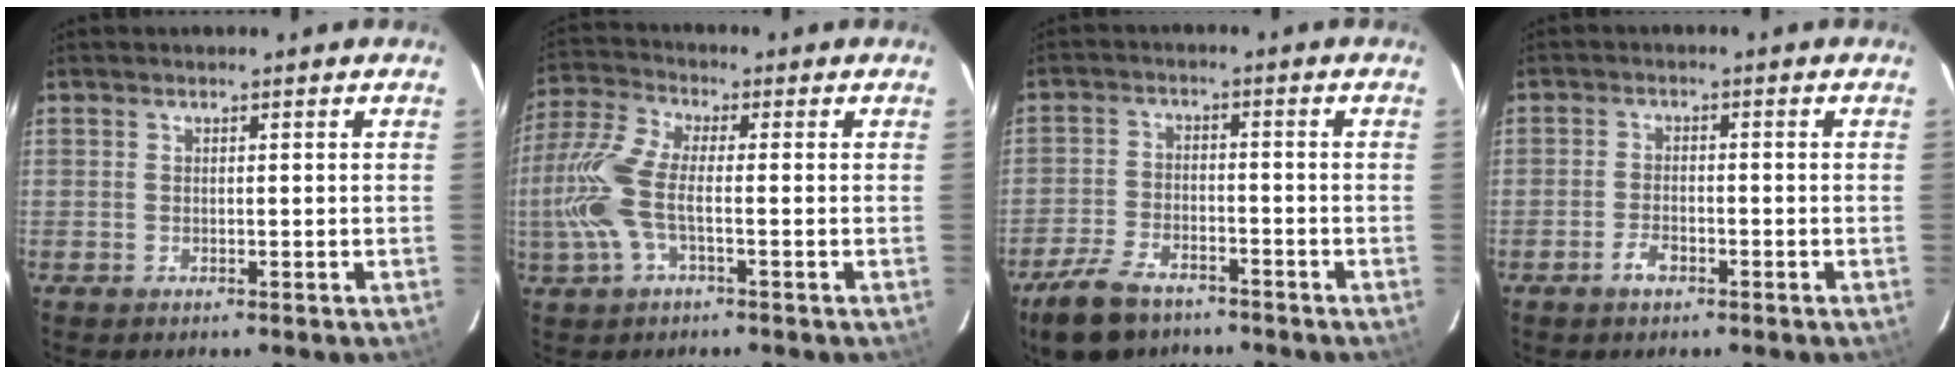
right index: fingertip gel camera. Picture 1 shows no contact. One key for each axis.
{"total": 10.5, "fx": -1.9, "fy": 3.4, "fz": 9.8, "tx": -0.225, "ty": 0.004, "tz": -0.040}
{"total": 10.0, "fx": -7.4, "fy": 4.9, "fz": 4.6, "tx": -0.127, "ty": -0.002, "tz": -0.131}
{"total": 2.8, "fx": -1.8, "fy": 1.3, "fz": 1.8, "tx": -0.041, "ty": 0.003, "tz": -0.035}